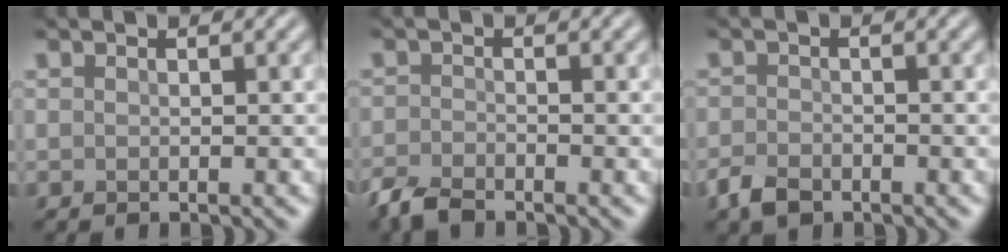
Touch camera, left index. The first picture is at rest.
{"total": 2.7, "force": [-2.3, 0.8, 1.1], "torque": [-0.026, -0.006, -0.054]}
{"total": 2.4, "force": [-1.6, 1.3, 1.1], "torque": [-0.024, -0.003, -0.040]}